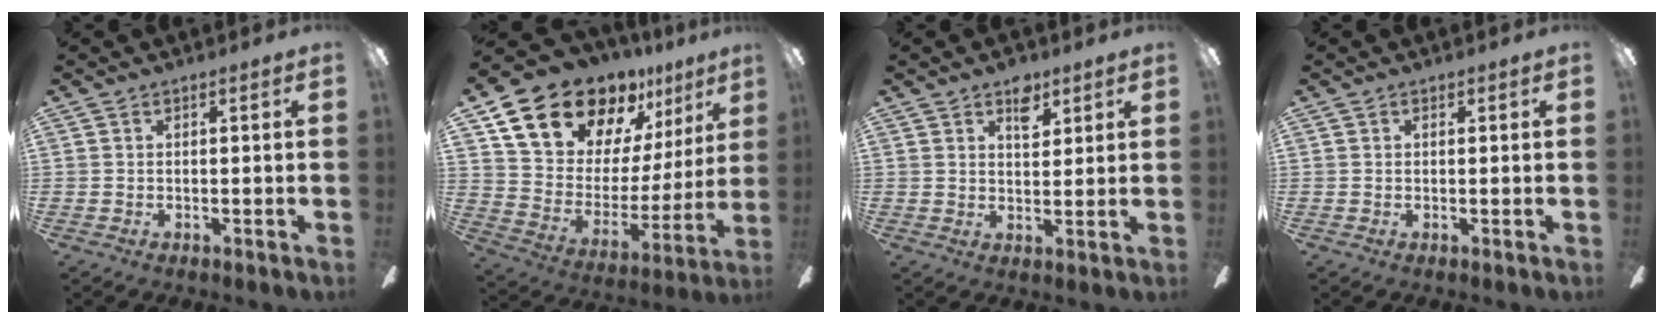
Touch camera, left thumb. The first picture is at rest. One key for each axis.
{"total": 21.2, "fx": 16.1, "fy": 11.0, "fz": 8.3, "tx": -0.156, "ty": -0.102, "tz": 0.302}
{"total": 6.1, "fx": 4.0, "fy": 3.3, "fz": 3.3, "tx": -0.026, "ty": -0.020, "tz": 0.064}
{"total": 0.5, "fx": 0.3, "fy": 0.4, "fz": 0.1, "tx": -0.002, "ty": 0.004, "tz": 0.004}